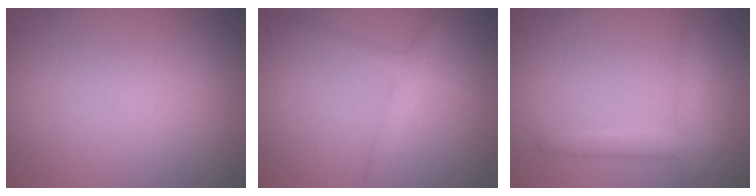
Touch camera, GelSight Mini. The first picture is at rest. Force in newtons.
{"total": 2.0, "press": 2.0, "slide": 0.0}
{"total": 2.2, "press": 2.2, "slide": 0.1}